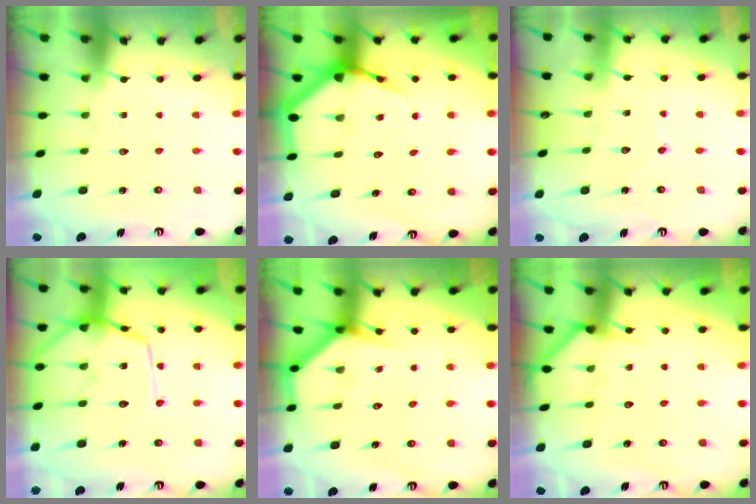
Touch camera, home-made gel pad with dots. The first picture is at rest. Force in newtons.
{"total": 5.9, "press": 5.9, "slide": 0.7}
{"total": 4.9, "press": 4.9, "slide": 0.6}
{"total": 14.2, "press": 14.2, "slide": 1.3}
{"total": 3.8, "press": 3.8, "slide": 0.3}
{"total": 6.2, "press": 6.2, "slide": 0.2}